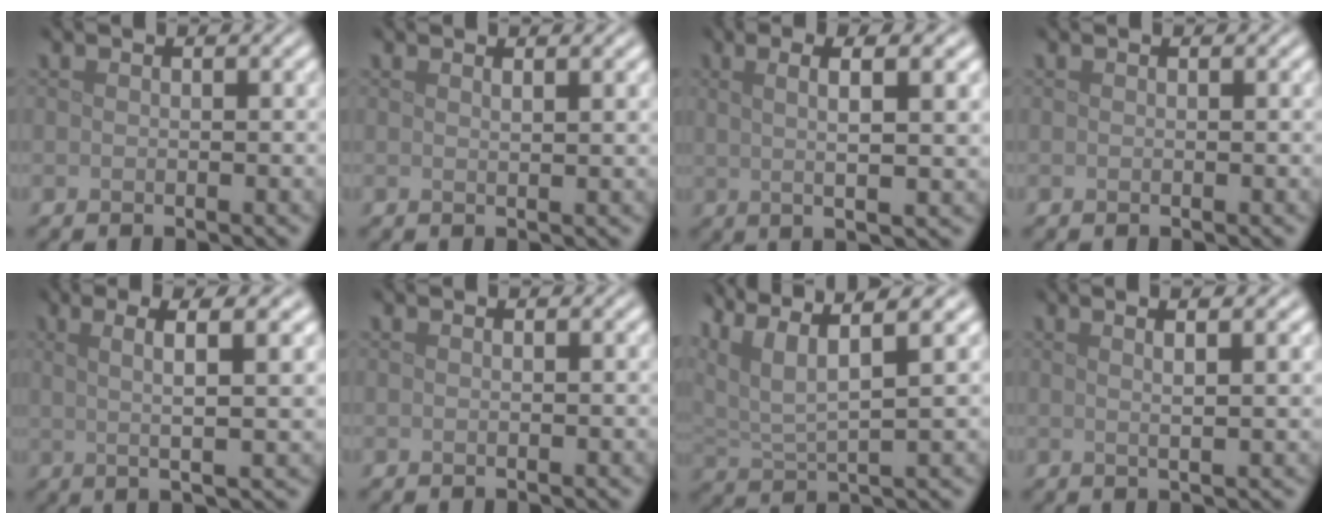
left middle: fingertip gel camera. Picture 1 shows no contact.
{"total": 1.1, "force": [0.8, 0.4, 0.7], "torque": [-0.002, 0.002, 0.009]}
{"total": 5.6, "force": [1.4, 1.2, 5.3], "torque": [-0.080, 0.006, 0.021]}
{"total": 0.0}
{"total": 5.9, "force": [1.7, 1.0, 5.6], "torque": [-0.087, 0.008, 0.028]}
{"total": 0.0}
{"total": 8.5, "force": [5.7, 2.4, 5.8], "torque": [-0.132, 0.020, 0.098]}
{"total": 4.3, "force": [2.1, 1.4, 3.5], "torque": [-0.026, 0.015, 0.005]}